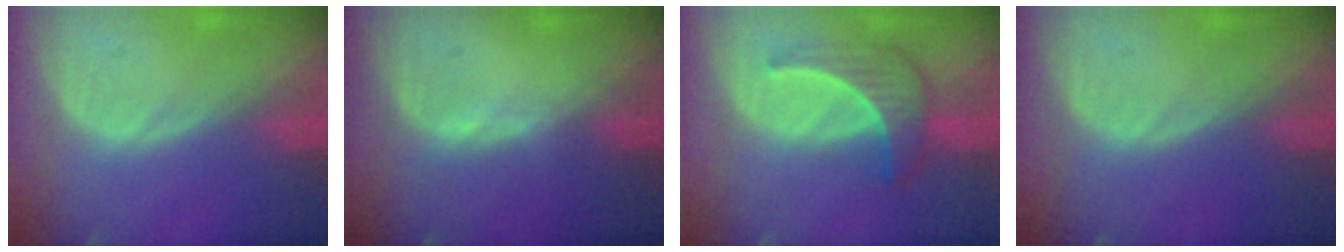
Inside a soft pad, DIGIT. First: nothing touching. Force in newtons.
{"total": 0.6, "press": 0.5, "slide": 0.3}
{"total": 6.4, "press": 6.1, "slide": 1.9}
{"total": 0.0}